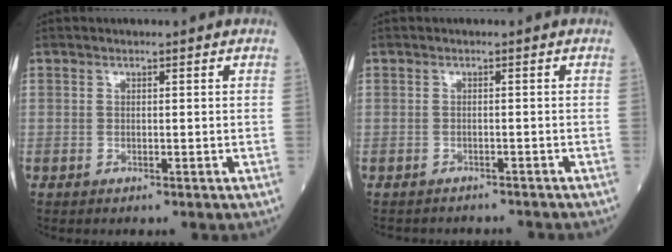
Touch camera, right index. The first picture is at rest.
{"total": 6.0, "force": [-5.6, 1.9, 1.1], "torque": [-0.008, 0.001, -0.070]}